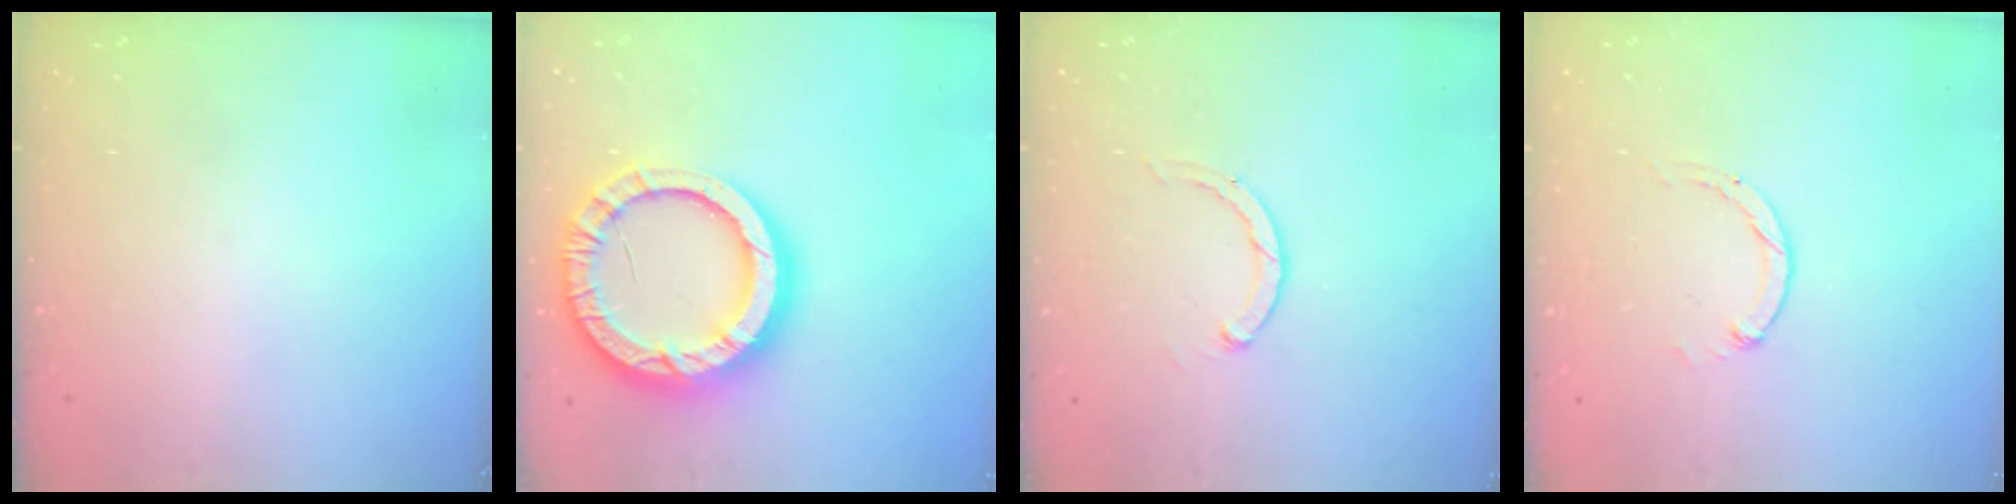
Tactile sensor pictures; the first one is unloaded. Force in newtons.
{"total": 20.3, "press": 20.2, "slide": 2.0}
{"total": 2.8, "press": 2.8, "slide": 0.5}
{"total": 1.2, "press": 1.2, "slide": 0.3}